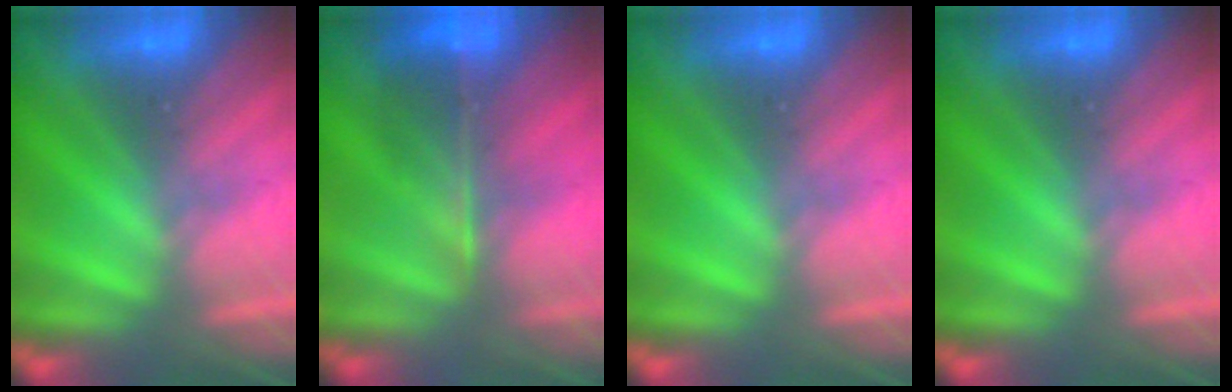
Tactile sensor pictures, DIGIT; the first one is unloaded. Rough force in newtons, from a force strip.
{"total": 8.4}
{"total": 0.0}
{"total": 0.0}